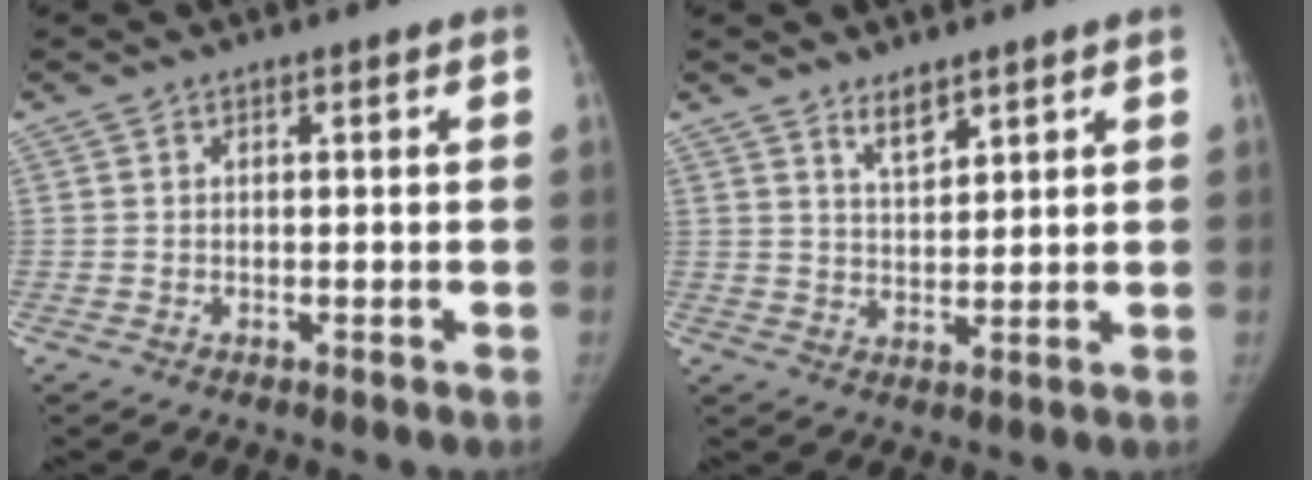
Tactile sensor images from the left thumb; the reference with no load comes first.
{"total": 3.8, "force": [2.9, 1.3, 2.0], "torque": [-0.024, -0.025, 0.054]}